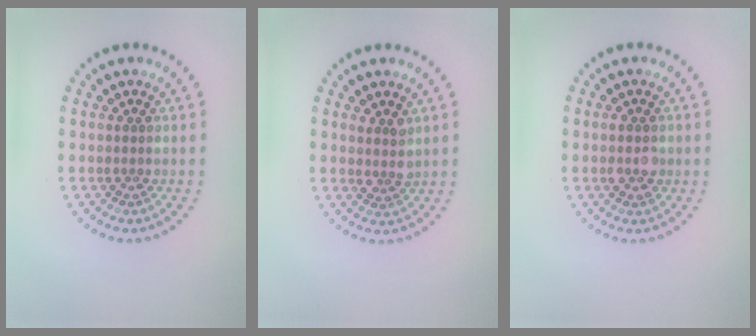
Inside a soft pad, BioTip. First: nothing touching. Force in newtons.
{"total": 1.8, "press": 1.5, "slide": 0.9}
{"total": 2.3, "press": 2.3, "slide": 0.2}